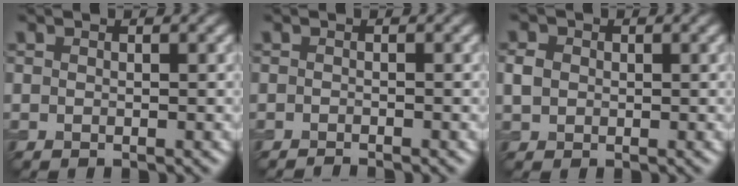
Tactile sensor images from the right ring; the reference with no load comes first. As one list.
[{"total": 0.8, "force": [-0.7, 0.1, 0.2], "torque": [0.000, 0.000, -0.016]}, {"total": 1.7, "force": [0.2, 1.5, 0.8], "torque": [-0.018, 0.001, 0.000]}]